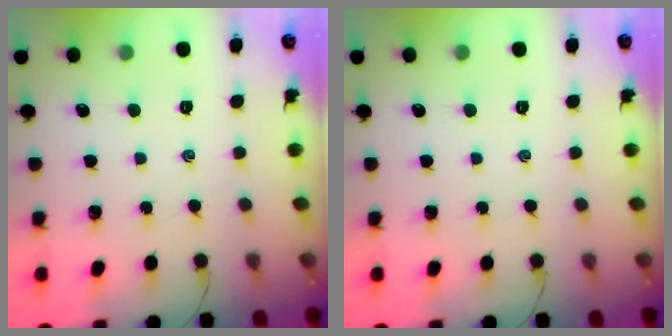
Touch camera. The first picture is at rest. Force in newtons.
{"total": 0.0}